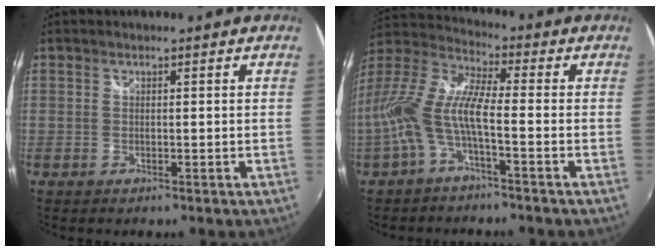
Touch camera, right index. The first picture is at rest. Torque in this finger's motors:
{"motor_torque": [0.89, -0.67, 0.62, 0.21]}